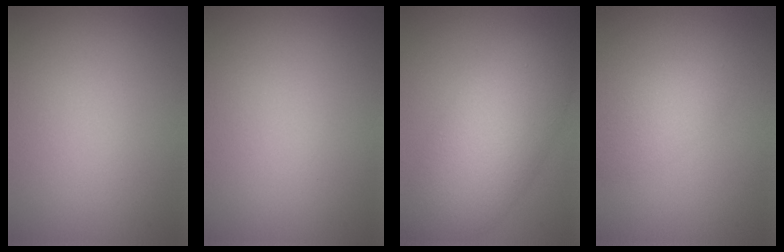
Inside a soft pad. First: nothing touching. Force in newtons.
{"total": 0.0}
{"total": 8.1, "press": 8.1, "slide": 0.1}
{"total": 2.1, "press": 2.1, "slide": 0.1}